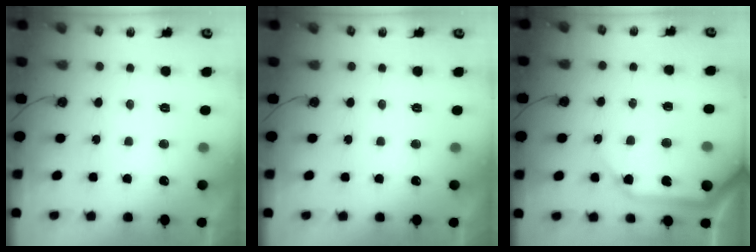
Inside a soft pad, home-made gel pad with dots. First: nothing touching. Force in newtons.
{"total": 0.0}
{"total": 12.3, "press": 12.2, "slide": 1.6}